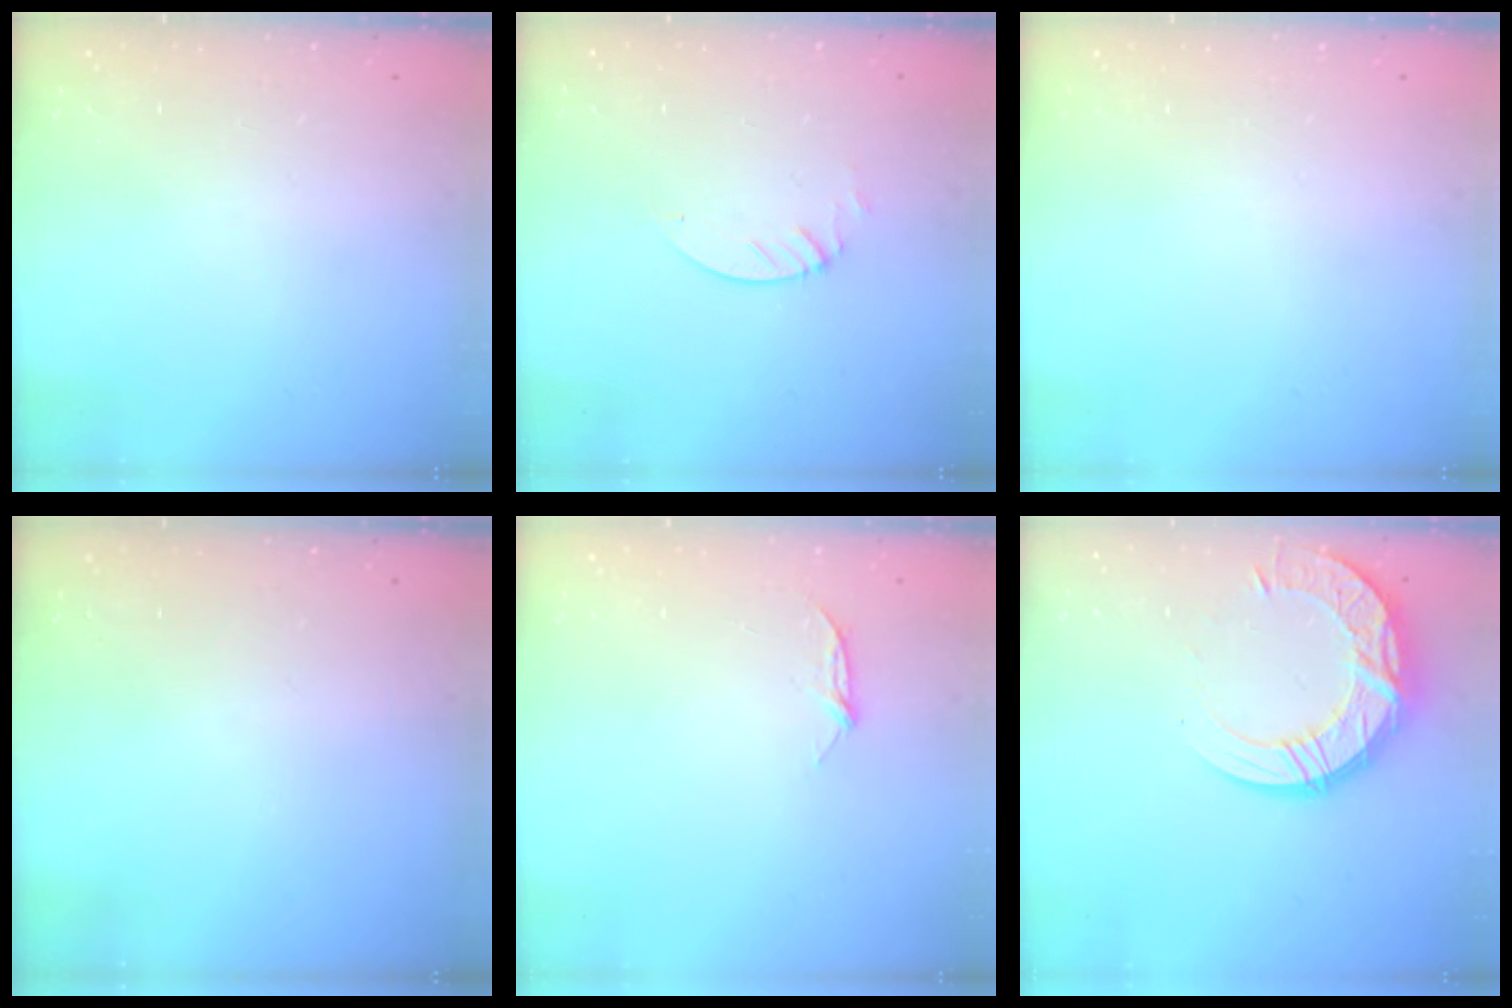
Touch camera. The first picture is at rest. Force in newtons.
{"total": 2.1, "press": 2.1, "slide": 0.2}
{"total": 0.0}
{"total": 0.0}
{"total": 5.1, "press": 5.1, "slide": 0.6}
{"total": 19.5, "press": 19.4, "slide": 1.5}